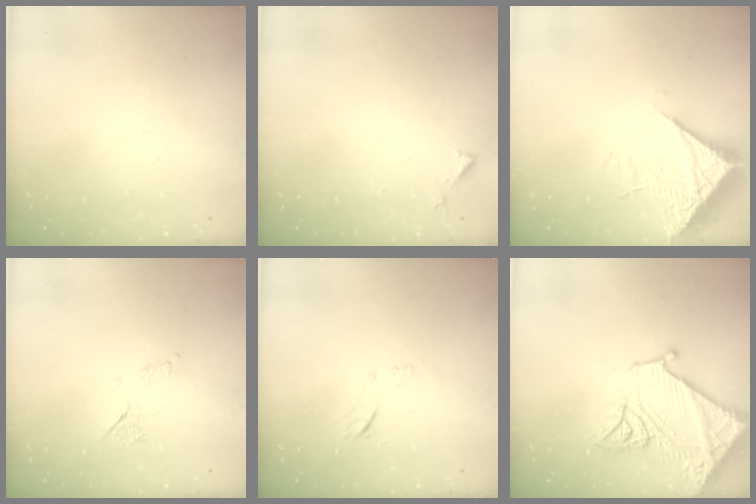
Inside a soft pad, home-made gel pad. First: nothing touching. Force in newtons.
{"total": 3.0, "press": 3.0, "slide": 0.2}
{"total": 7.2, "press": 7.2, "slide": 0.8}
{"total": 6.6, "press": 6.5, "slide": 0.9}
{"total": 6.2, "press": 6.1, "slide": 0.7}
{"total": 22.0, "press": 21.8, "slide": 2.5}